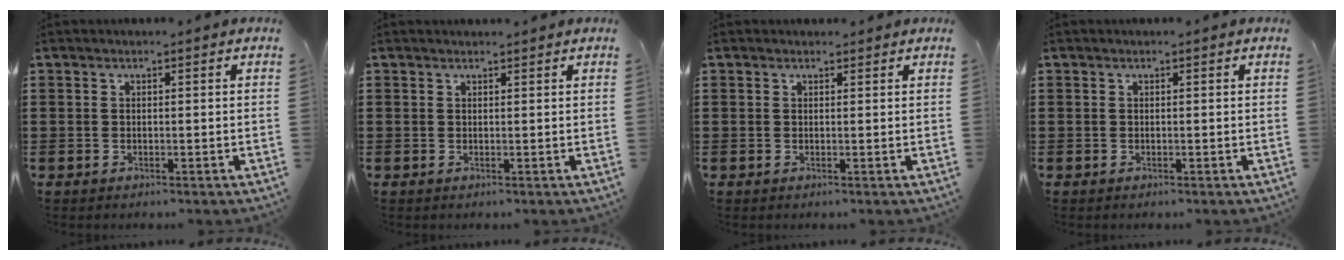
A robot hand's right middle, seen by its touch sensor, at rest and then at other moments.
{"total": 0.6, "force": [0.6, 0.0, -0.1], "torque": [0.000, -0.002, 0.012]}
{"total": 0.6, "force": [0.5, 0.2, -0.1], "torque": [0.007, -0.004, 0.010]}
{"total": 0.0}